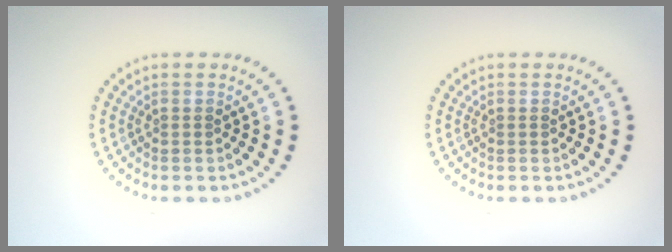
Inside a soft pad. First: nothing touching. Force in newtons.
{"total": 0.0}